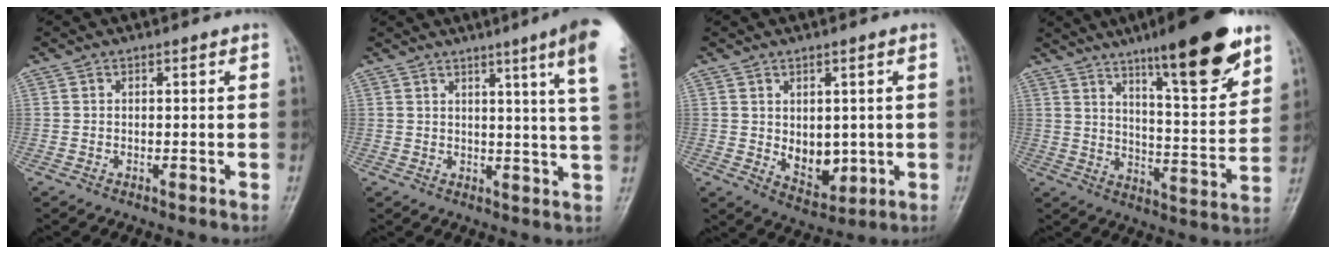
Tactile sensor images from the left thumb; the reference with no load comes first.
{"total": 12.1, "force": [6.5, -0.6, 10.1], "torque": [-0.130, -0.030, 0.065]}
{"total": 7.0, "force": [0.0, 4.7, 5.2], "torque": [-0.050, -0.016, 0.020]}
{"total": 18.5, "force": [11.7, 3.7, 13.9], "torque": [-0.178, -0.065, 0.181]}